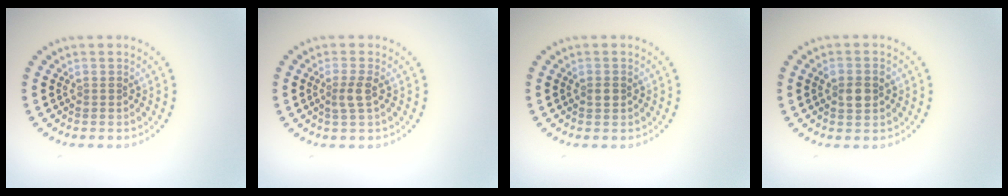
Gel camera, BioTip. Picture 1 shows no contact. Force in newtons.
{"total": 1.8, "press": 1.5, "slide": 1.0}
{"total": 1.2, "press": 1.1, "slide": 0.3}
{"total": 2.6, "press": 2.6, "slide": 0.2}